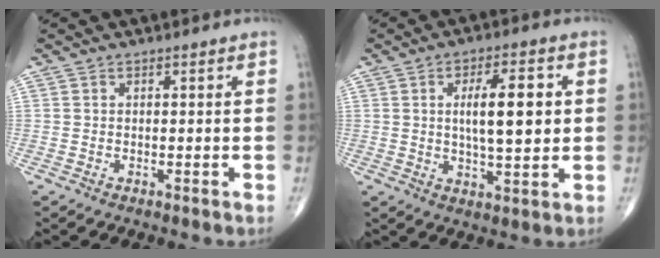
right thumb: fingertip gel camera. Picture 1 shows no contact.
{"total": 10.5, "force": [1.6, 3.6, 9.7], "torque": [-0.142, -0.004, 0.025]}